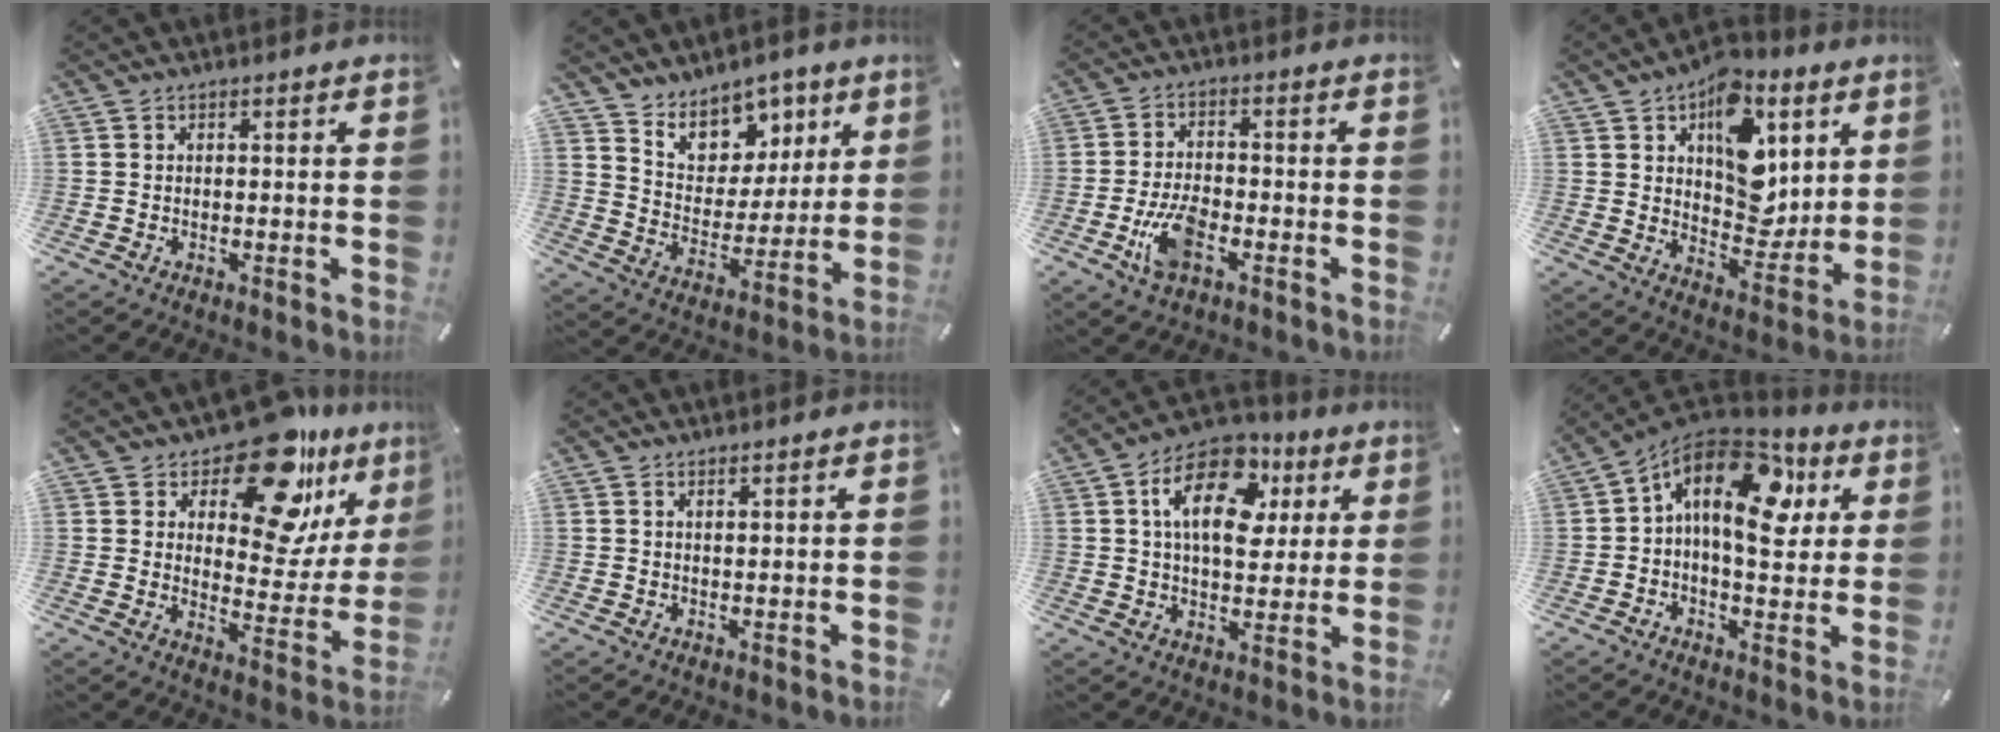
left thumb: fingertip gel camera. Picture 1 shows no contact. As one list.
[{"total": 10.7, "force": [7.4, 7.4, 1.9], "torque": [-0.029, -0.073, 0.138]}, {"total": 8.2, "force": [-3.4, 4.1, 6.2], "torque": [-0.136, 0.005, -0.061]}, {"total": 15.6, "force": [6.1, 10.8, 9.5], "torque": [-0.118, -0.042, 0.110]}, {"total": 18.0, "force": [13.1, 8.2, 9.3], "torque": [-0.138, -0.101, 0.221]}, {"total": 0.9, "force": [0.6, 0.0, 0.6], "torque": [-0.012, -0.001, 0.011]}, {"total": 15.8, "force": [5.5, 10.1, 10.8], "torque": [-0.171, -0.007, 0.096]}, {"total": 18.4, "force": [5.4, 10.2, 14.2], "torque": [-0.236, -0.022, 0.083]}]